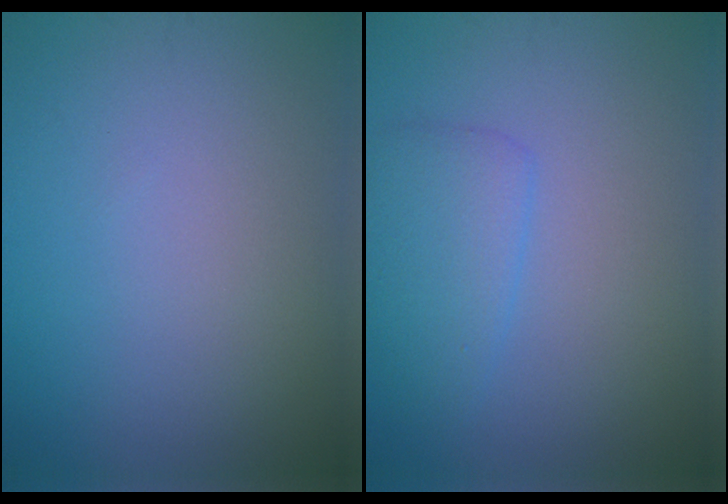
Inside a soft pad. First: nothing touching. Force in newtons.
{"total": 3.0, "press": 3.0, "slide": 0.2}